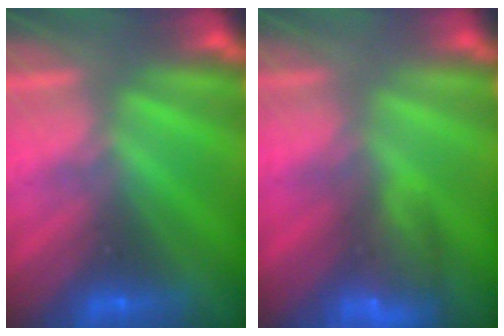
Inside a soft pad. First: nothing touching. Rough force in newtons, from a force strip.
{"total": 8.7}